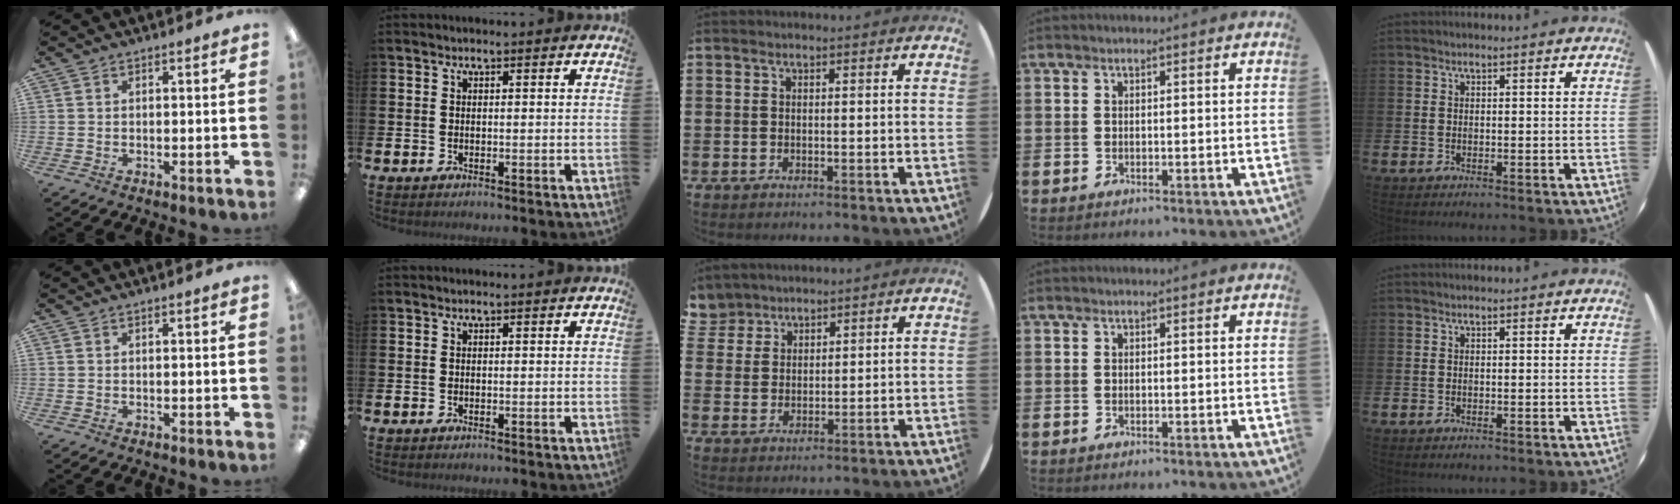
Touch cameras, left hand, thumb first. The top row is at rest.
{"middle": {"total": 4.1, "force": [3.7, 1.8, -0.4], "torque": [-0.006, -0.009, 0.072]}}